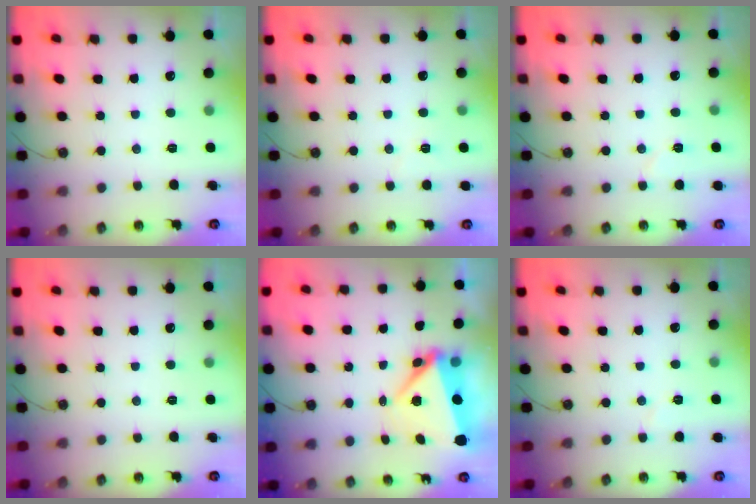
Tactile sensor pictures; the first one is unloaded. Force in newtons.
{"total": 4.0, "press": 3.1, "slide": 2.6}
{"total": 4.4, "press": 4.1, "slide": 1.6}
{"total": 0.0}
{"total": 7.2, "press": 7.0, "slide": 1.8}
{"total": 3.1, "press": 2.7, "slide": 1.5}